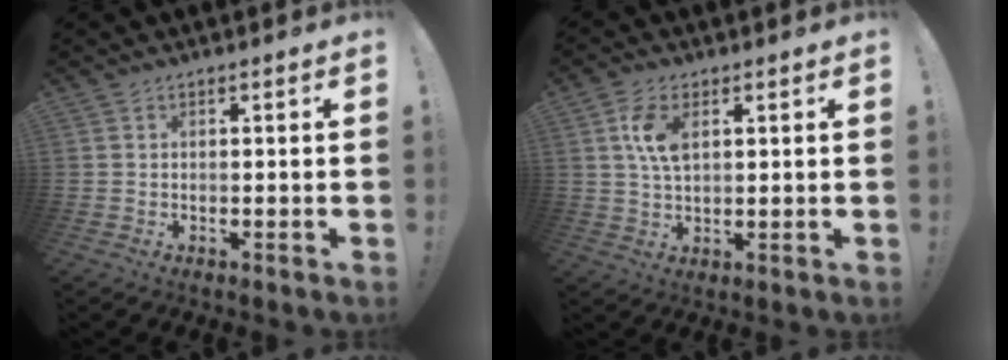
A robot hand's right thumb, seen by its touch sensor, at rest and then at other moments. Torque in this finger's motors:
{"motor_torque": [0.01, 0.03, -0.08, 0.31, 0.01]}